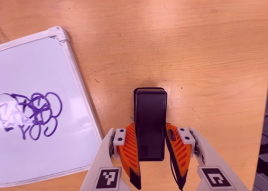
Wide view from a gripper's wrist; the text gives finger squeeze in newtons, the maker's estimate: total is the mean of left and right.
{"total": 4.2, "left": 2.8, "right": 5.7}